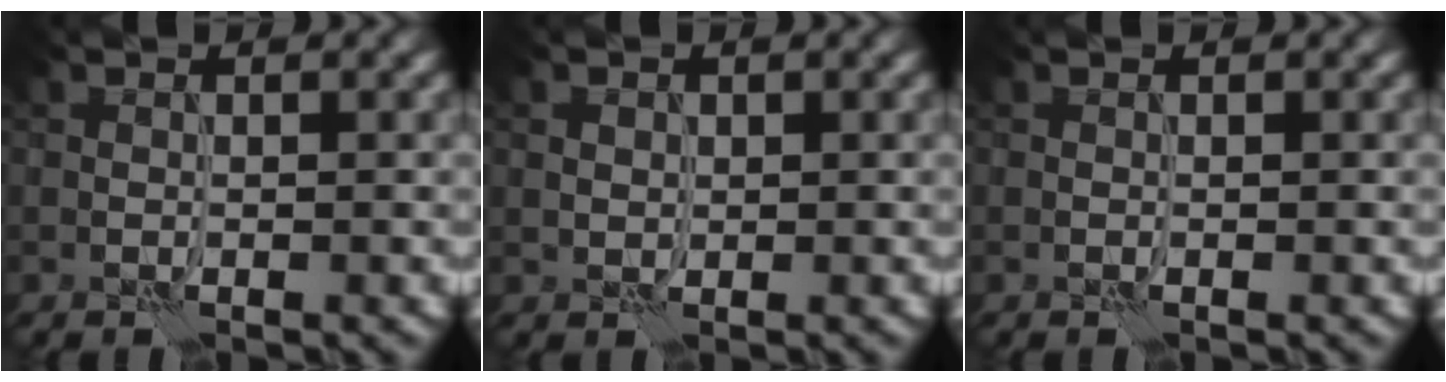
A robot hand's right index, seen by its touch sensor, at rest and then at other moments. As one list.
[{"total": 0.8, "force": [0.3, 0.7, 0.2], "torque": [-0.005, -0.003, 0.008]}, {"total": 0.0}]